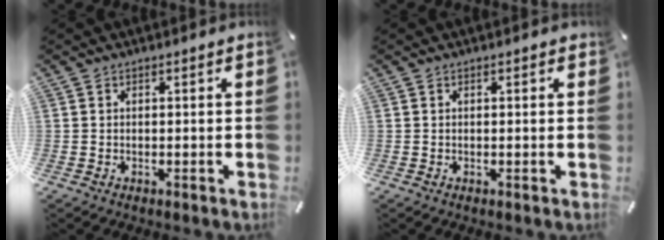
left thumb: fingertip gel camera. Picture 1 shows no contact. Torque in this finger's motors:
{"motor_torque": [0.41, 0.33, 0.22, -0.28, 0.00]}